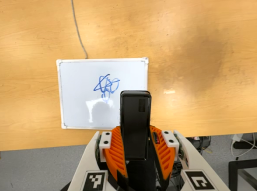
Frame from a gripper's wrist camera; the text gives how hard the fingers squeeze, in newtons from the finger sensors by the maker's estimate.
{"total": 5.9, "left": 3.6, "right": 8.1}